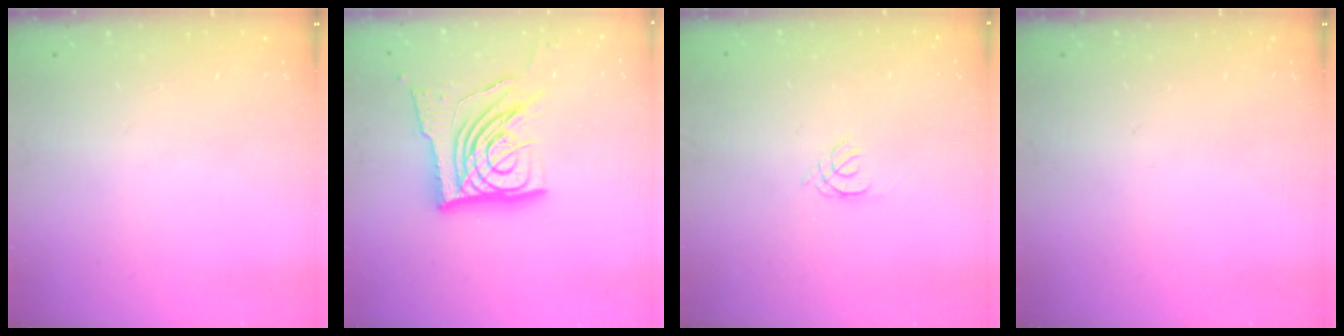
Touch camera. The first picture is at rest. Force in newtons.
{"total": 18.0, "press": 17.9, "slide": 1.8}
{"total": 1.2, "press": 1.2, "slide": 0.3}
{"total": 0.0}